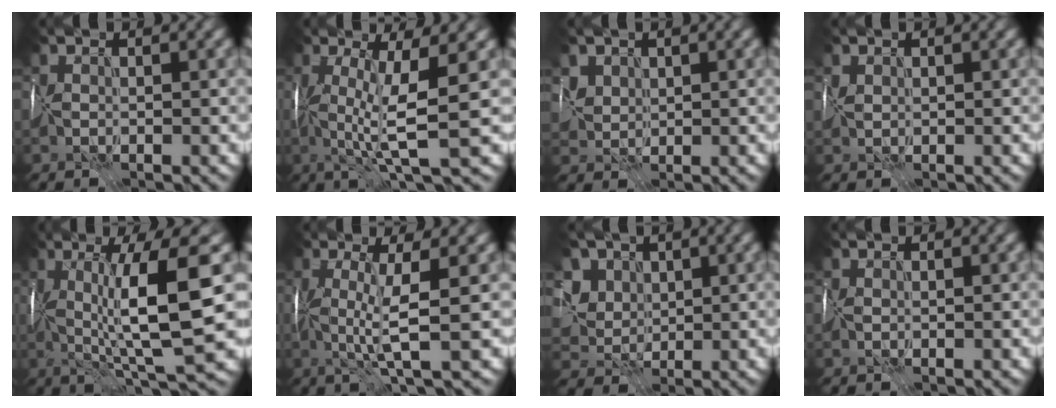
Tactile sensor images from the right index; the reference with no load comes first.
{"total": 4.9, "force": [-0.2, -0.4, 4.8], "torque": [-0.076, -0.008, 0.000]}
{"total": 2.0, "force": [1.5, 1.3, 0.1], "torque": [-0.005, -0.003, 0.045]}
{"total": 0.7, "force": [0.6, 0.0, -0.4], "torque": [0.015, -0.001, 0.011]}
{"total": 9.0, "force": [0.8, 0.2, 9.0], "torque": [-0.129, -0.005, 0.020]}
{"total": 3.2, "force": [-0.2, -0.9, 3.0], "torque": [-0.052, -0.010, -0.004]}
{"total": 5.3, "force": [2.3, 4.3, 2.1], "torque": [-0.033, 0.011, 0.029]}
{"total": 0.0}